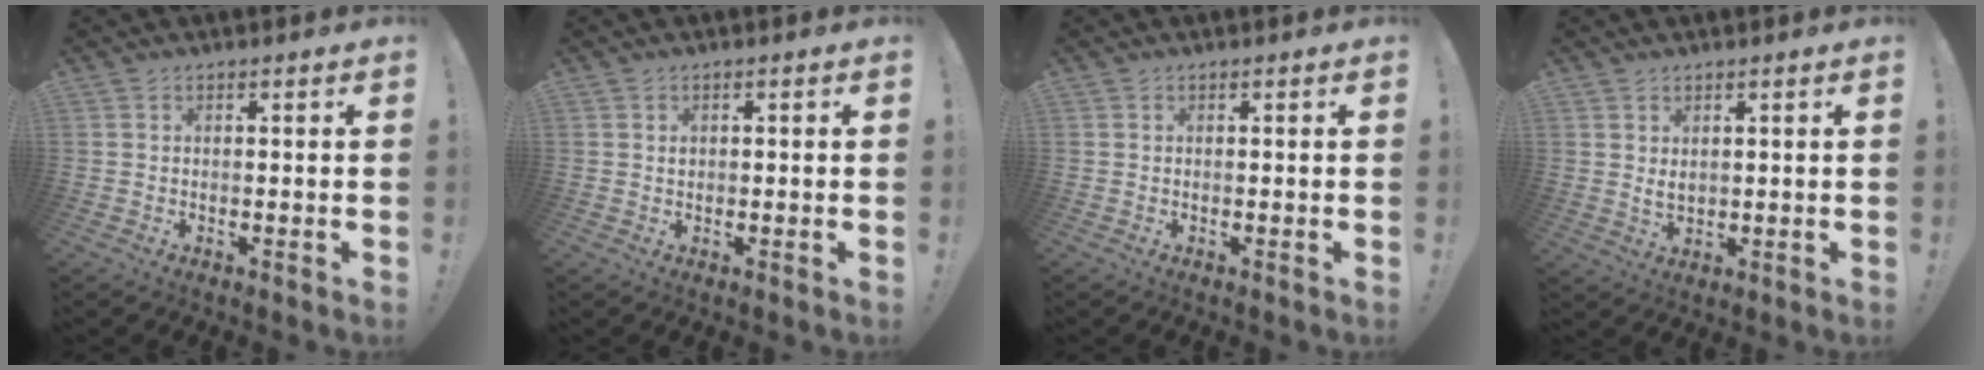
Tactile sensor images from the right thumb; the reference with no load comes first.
{"total": 0.6, "force": [0.2, 0.6, 0.2], "torque": [-0.004, 0.004, 0.003]}
{"total": 0.0}
{"total": 3.1, "force": [1.8, 1.9, 1.7], "torque": [-0.026, -0.009, 0.033]}